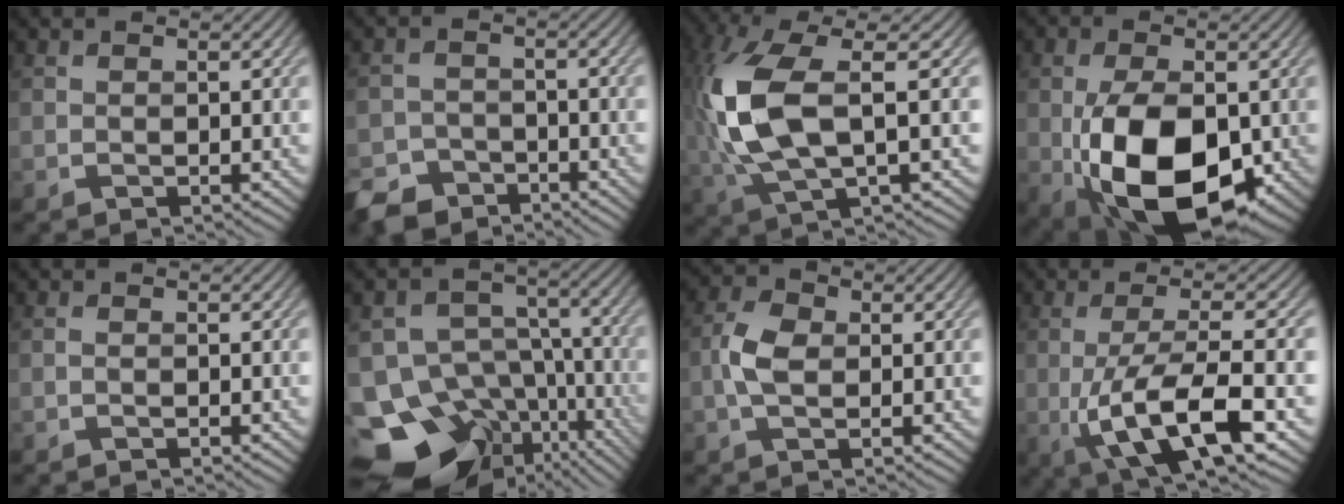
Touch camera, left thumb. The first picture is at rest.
{"total": 5.2, "force": [-4.1, 2.9, 1.2], "torque": [-0.027, -0.006, -0.085]}
{"total": 12.5, "force": [1.3, 4.6, 11.6], "torque": [-0.286, 0.006, 0.025]}
{"total": 13.6, "force": [-3.0, 7.7, 10.9], "torque": [-0.208, -0.032, -0.044]}
{"total": 0.6, "force": [-0.4, 0.2, 0.4], "torque": [-0.010, -0.001, -0.008]}
{"total": 19.0, "force": [-11.1, 13.2, 7.9], "torque": [-0.161, -0.040, -0.135]}
{"total": 4.1, "force": [-0.3, 2.4, 3.3], "torque": [-0.075, 0.007, -0.013]}
{"total": 11.8, "force": [-3.5, 3.4, 10.8], "torque": [-0.193, -0.006, -0.061]}